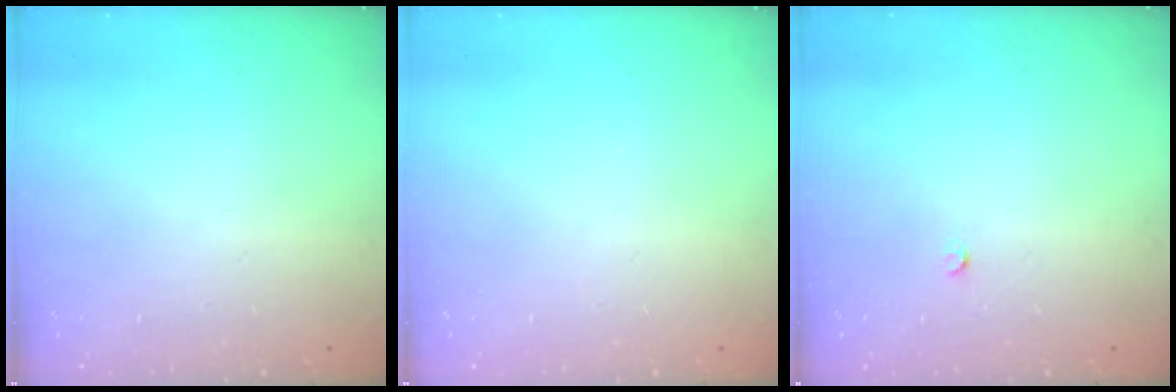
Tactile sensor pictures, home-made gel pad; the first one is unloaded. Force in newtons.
{"total": 0.0}
{"total": 2.2, "press": 2.2, "slide": 0.3}